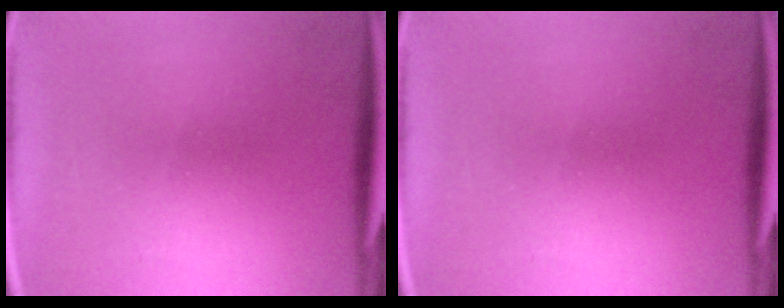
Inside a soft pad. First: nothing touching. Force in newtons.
{"total": 0.0}